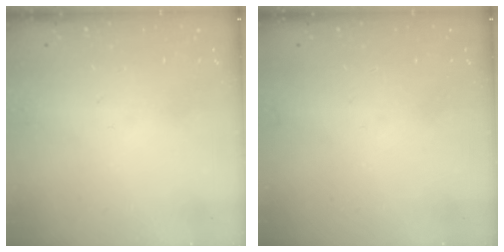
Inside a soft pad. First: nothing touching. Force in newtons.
{"total": 0.0}